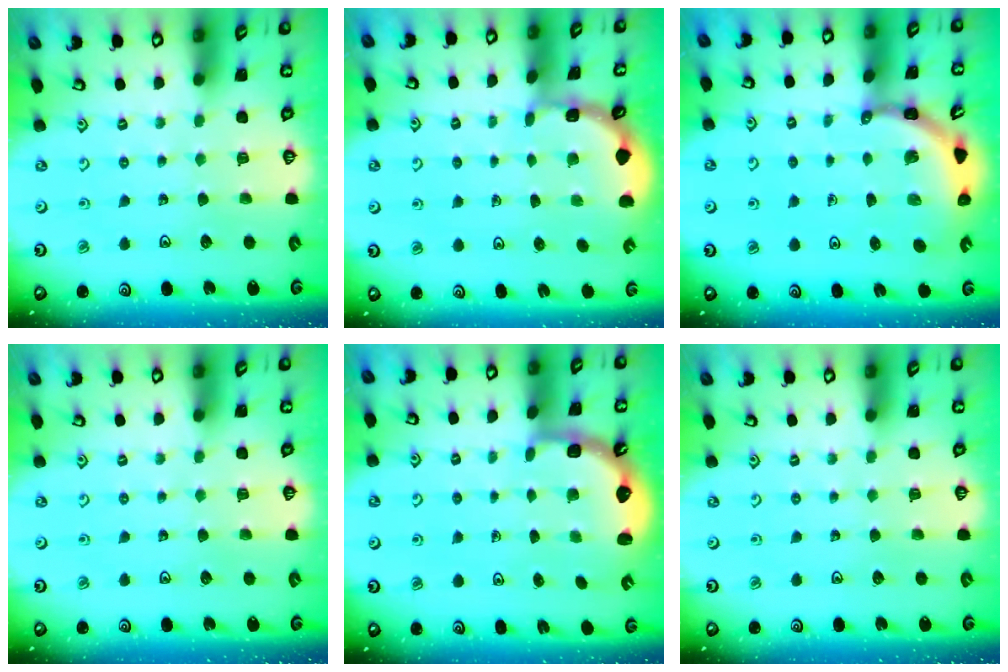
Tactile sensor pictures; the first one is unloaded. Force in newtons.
{"total": 1.8, "press": 1.8, "slide": 0.2}
{"total": 4.5, "press": 4.5, "slide": 0.4}
{"total": 0.0}
{"total": 2.6, "press": 2.2, "slide": 1.3}
{"total": 0.0}